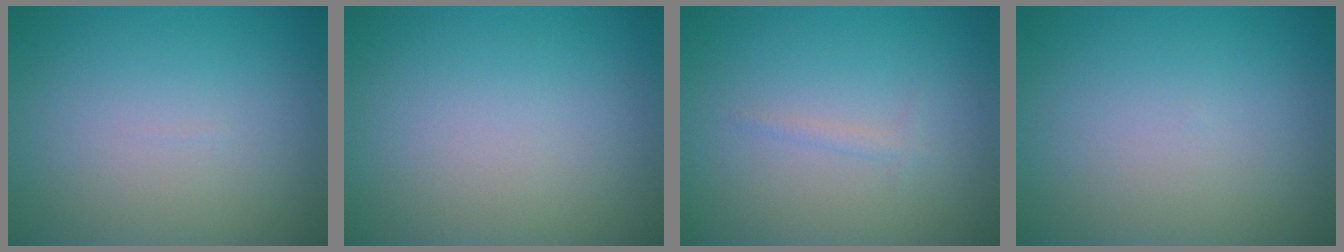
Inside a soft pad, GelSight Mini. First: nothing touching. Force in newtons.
{"total": 0.0}
{"total": 1.0, "press": 1.0, "slide": 0.1}
{"total": 0.0}